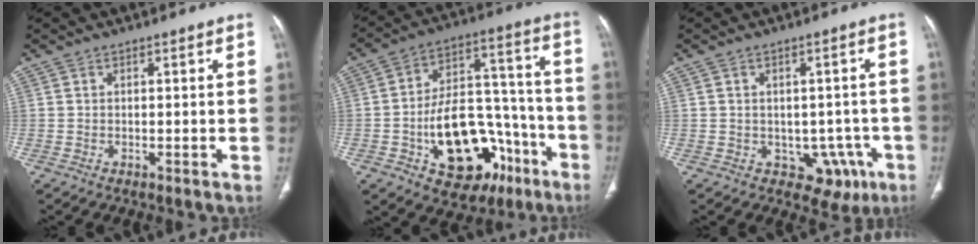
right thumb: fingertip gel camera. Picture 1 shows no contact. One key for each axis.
{"total": 23.1, "fx": -9.1, "fy": 14.2, "fz": 15.8, "tx": -0.215, "ty": 0.073, "tz": -0.121}
{"total": 7.2, "fx": -2.5, "fy": 5.6, "fz": 3.7, "tx": -0.008, "ty": 0.016, "tz": -0.019}